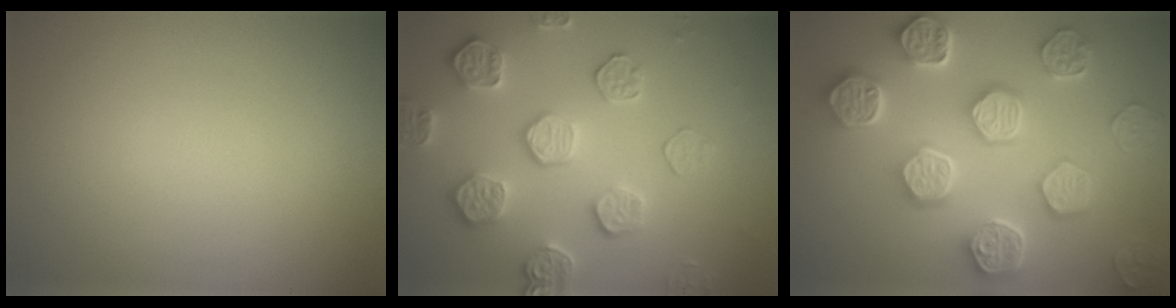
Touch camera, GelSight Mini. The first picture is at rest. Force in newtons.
{"total": 4.6, "press": 4.5, "slide": 0.8}
{"total": 8.1, "press": 6.5, "slide": 4.8}